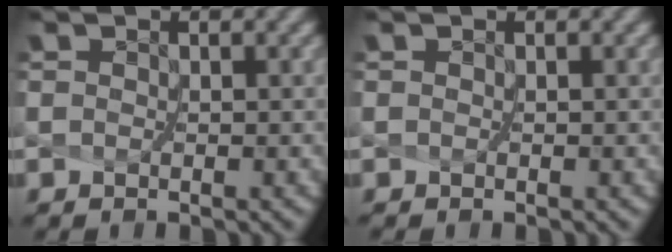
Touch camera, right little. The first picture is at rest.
{"total": 0.0}